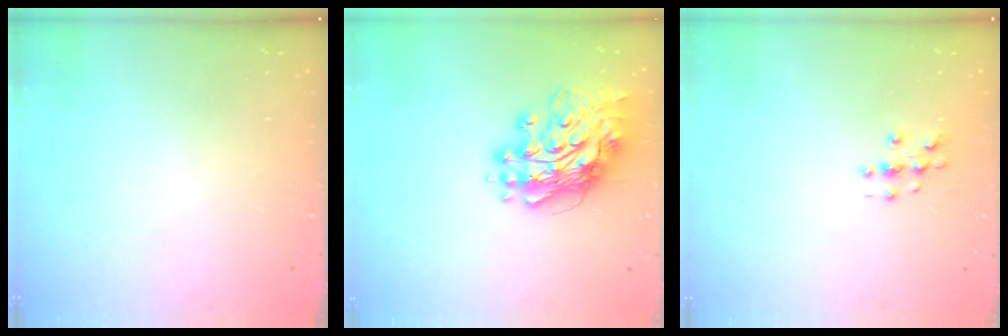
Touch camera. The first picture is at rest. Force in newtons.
{"total": 17.5, "press": 17.4, "slide": 1.7}
{"total": 2.9, "press": 2.9, "slide": 0.3}